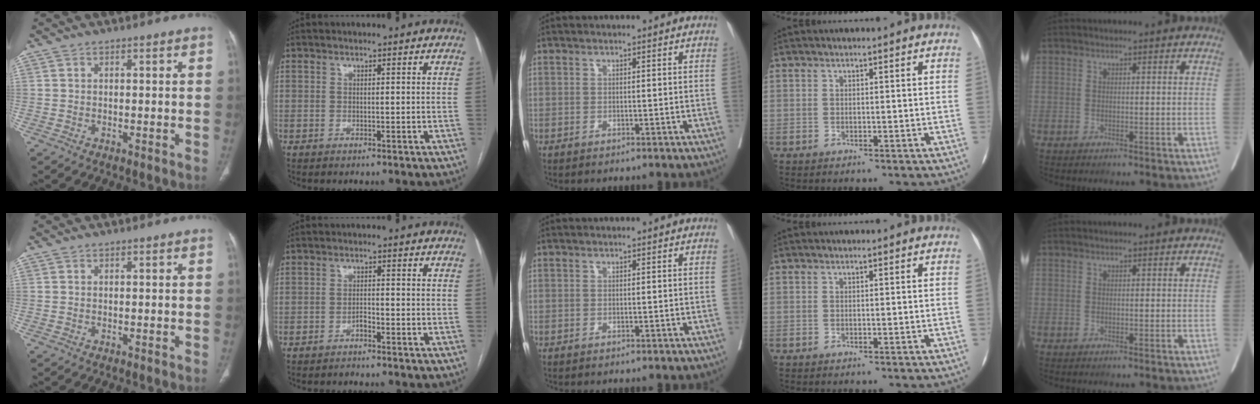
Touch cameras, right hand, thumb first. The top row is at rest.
{"index": {"total": 1.3, "force": [-1.2, 0.4, 0.4], "torque": [-0.003, 0.002, -0.020]}}